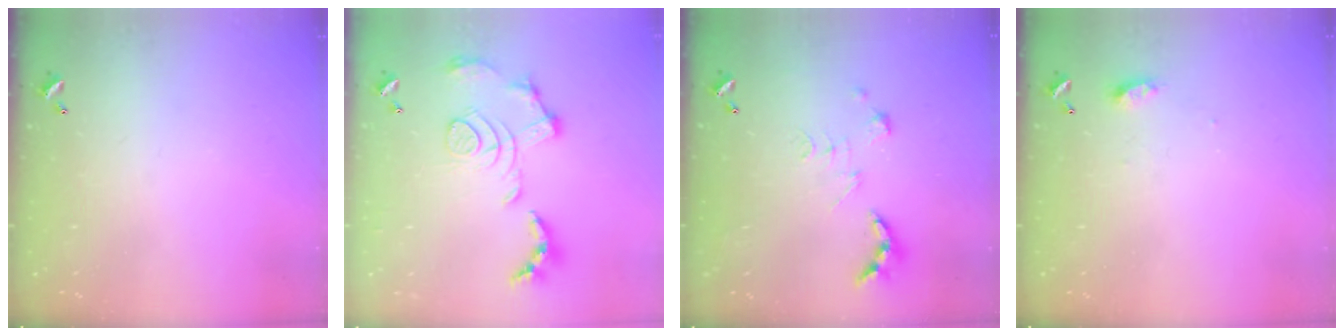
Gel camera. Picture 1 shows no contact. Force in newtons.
{"total": 1.7, "press": 1.1, "slide": 1.3}
{"total": 2.7, "press": 2.2, "slide": 1.5}
{"total": 4.0, "press": 4.0, "slide": 0.5}